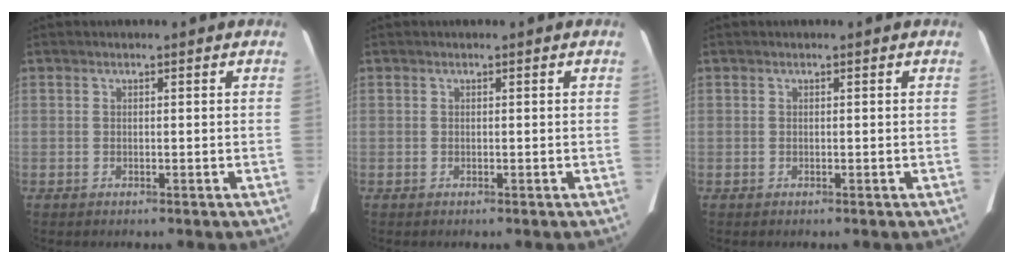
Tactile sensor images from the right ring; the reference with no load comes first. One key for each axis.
{"total": 0.0}
{"total": 0.0}